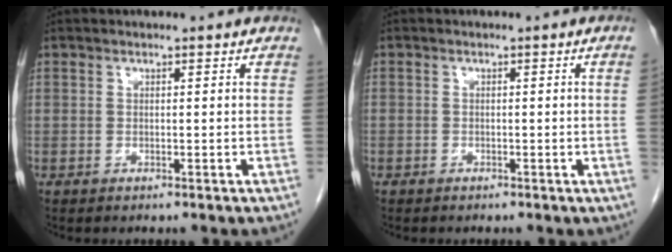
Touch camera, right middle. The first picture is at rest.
{"total": 1.1, "force": [-0.3, -0.5, 1.0], "torque": [-0.010, 0.001, -0.005]}